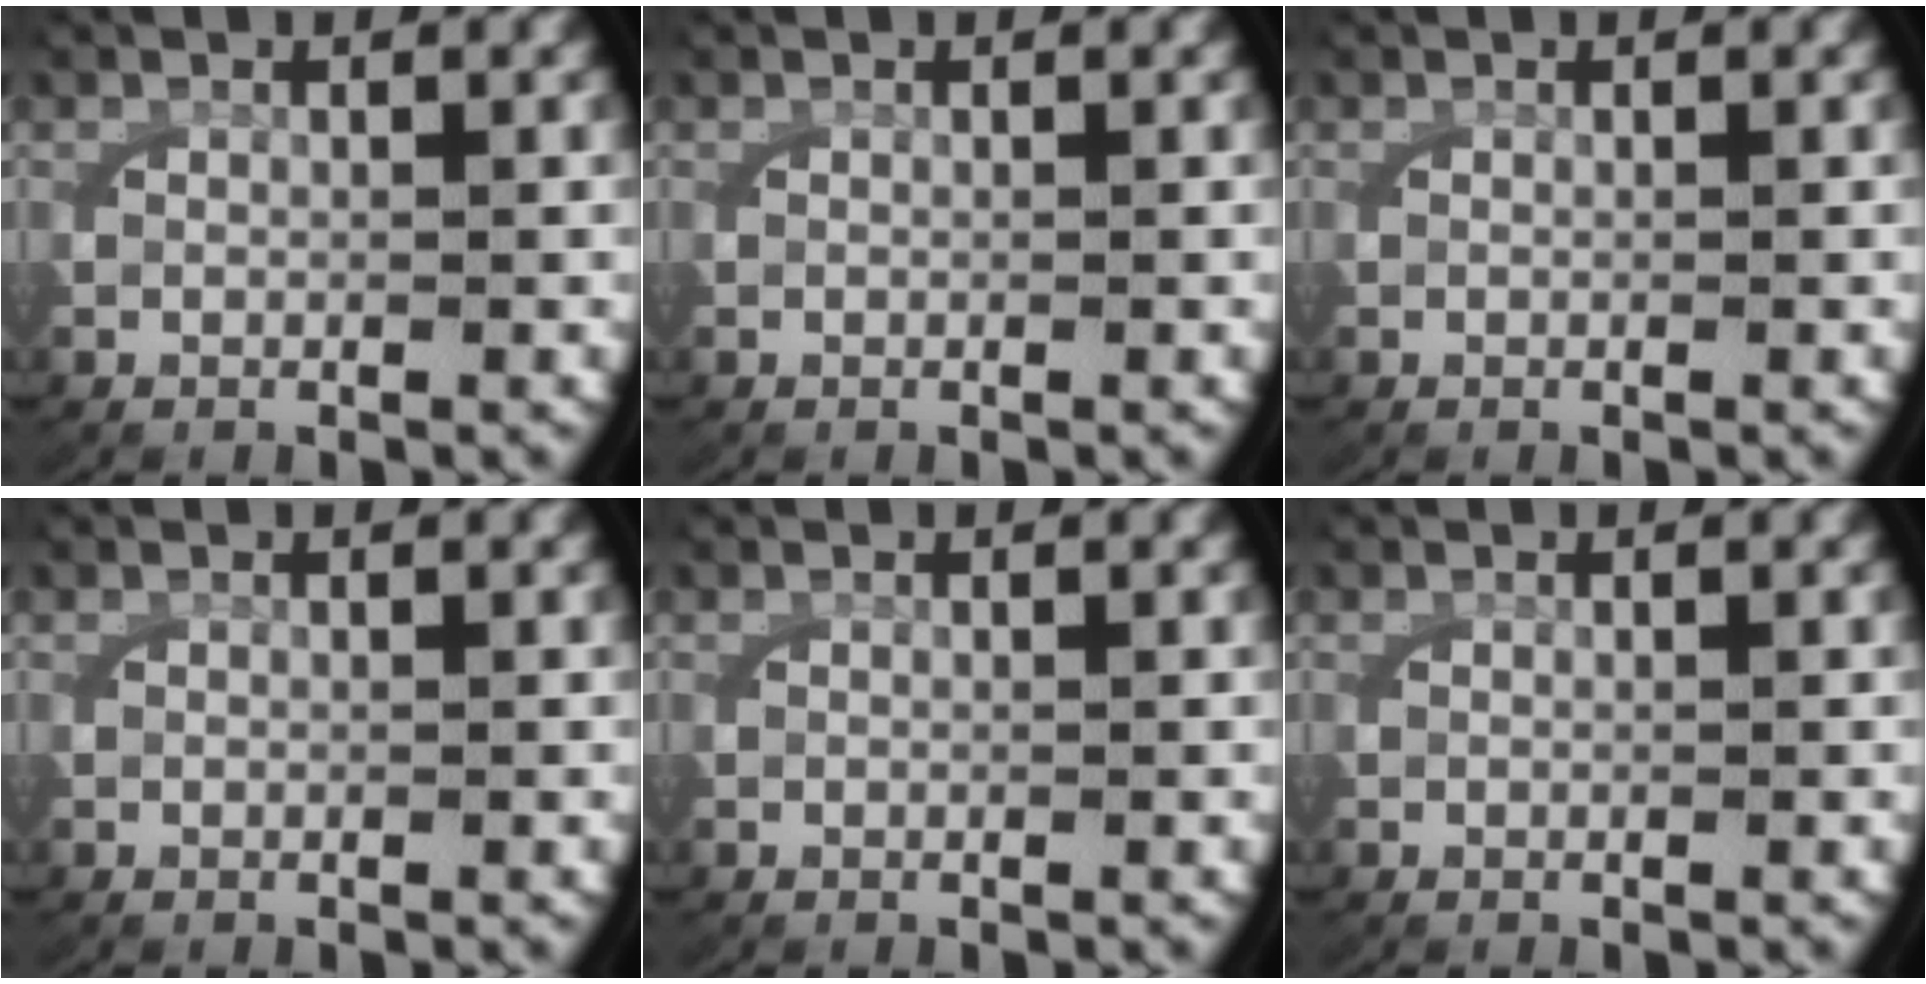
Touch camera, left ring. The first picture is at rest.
{"total": 0.0}
{"total": 0.0}
{"total": 0.0}
{"total": 0.0}
{"total": 0.0}